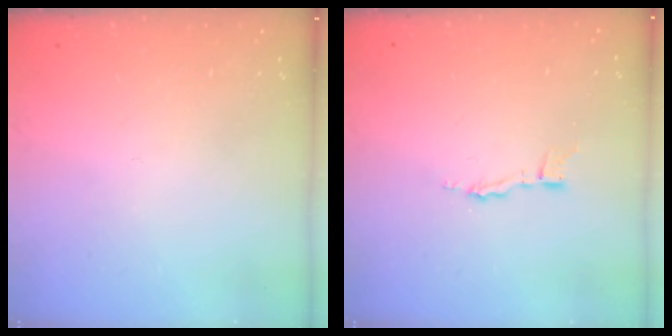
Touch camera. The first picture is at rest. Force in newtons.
{"total": 3.4, "press": 3.4, "slide": 0.3}